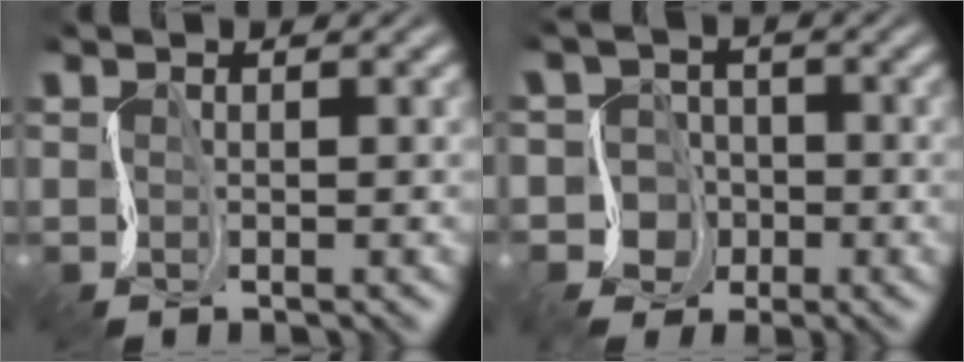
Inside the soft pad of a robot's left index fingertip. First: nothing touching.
{"total": 3.9, "force": [-3.3, 2.0, 0.1], "torque": [0.022, -0.015, -0.059]}